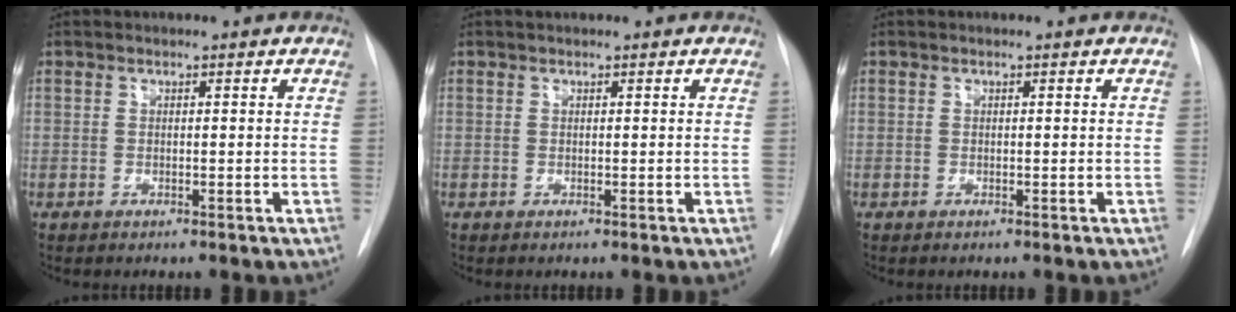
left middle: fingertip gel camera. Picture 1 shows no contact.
{"total": 0.7, "force": [0.6, 0.1, 0.3], "torque": [-0.011, 0.016, 0.012]}
{"total": 0.0}